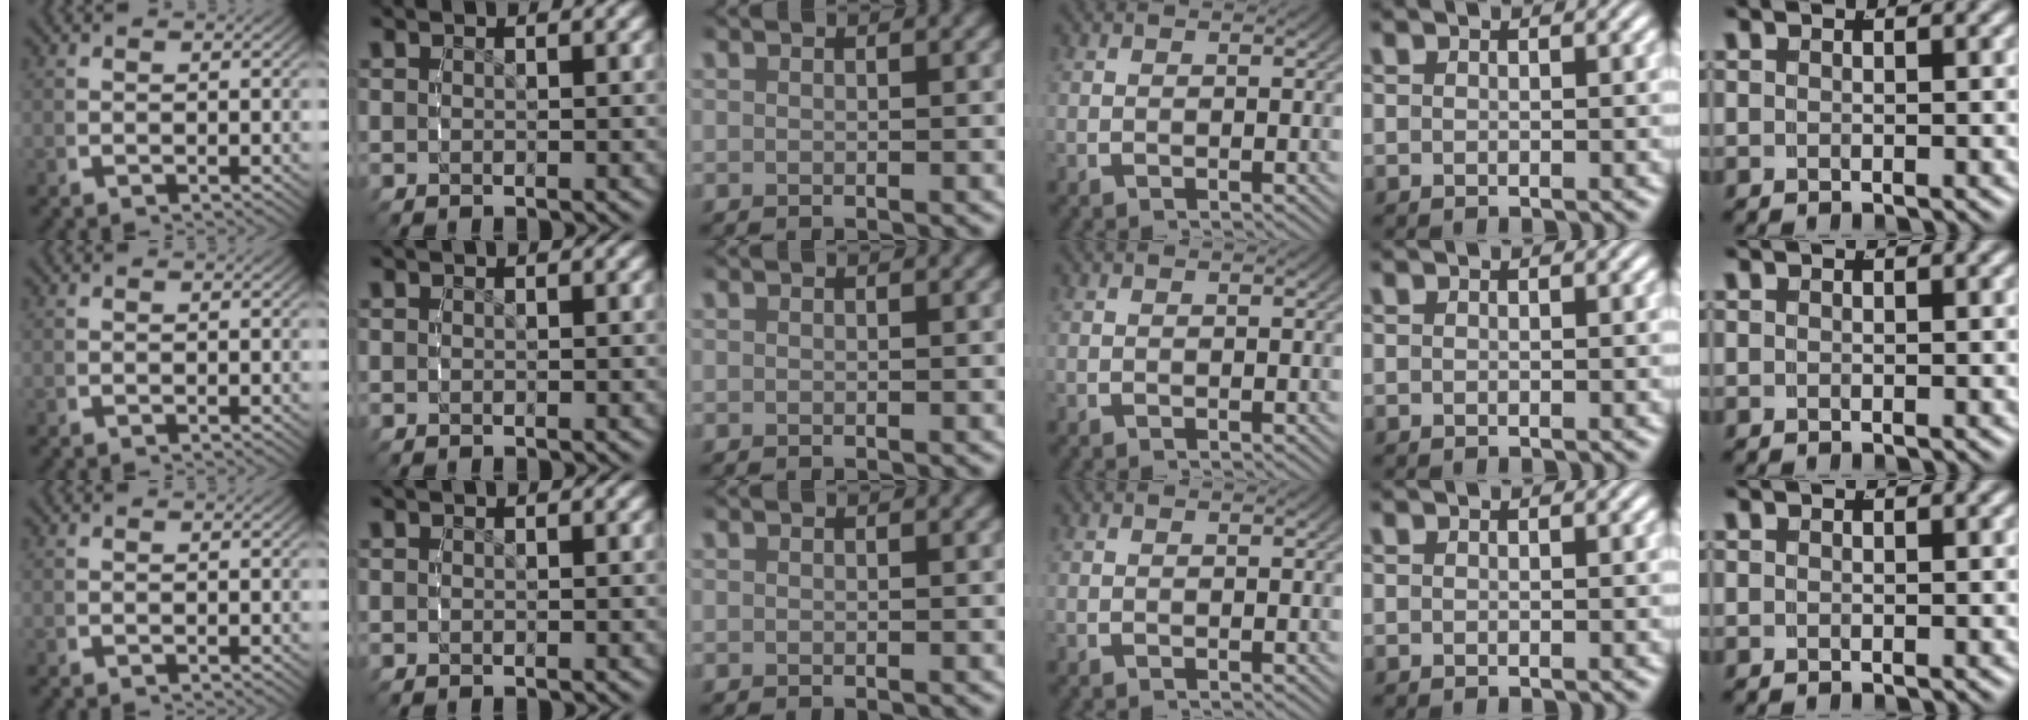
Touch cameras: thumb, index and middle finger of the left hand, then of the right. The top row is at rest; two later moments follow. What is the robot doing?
{"motion": "reach", "object": "napkin"}